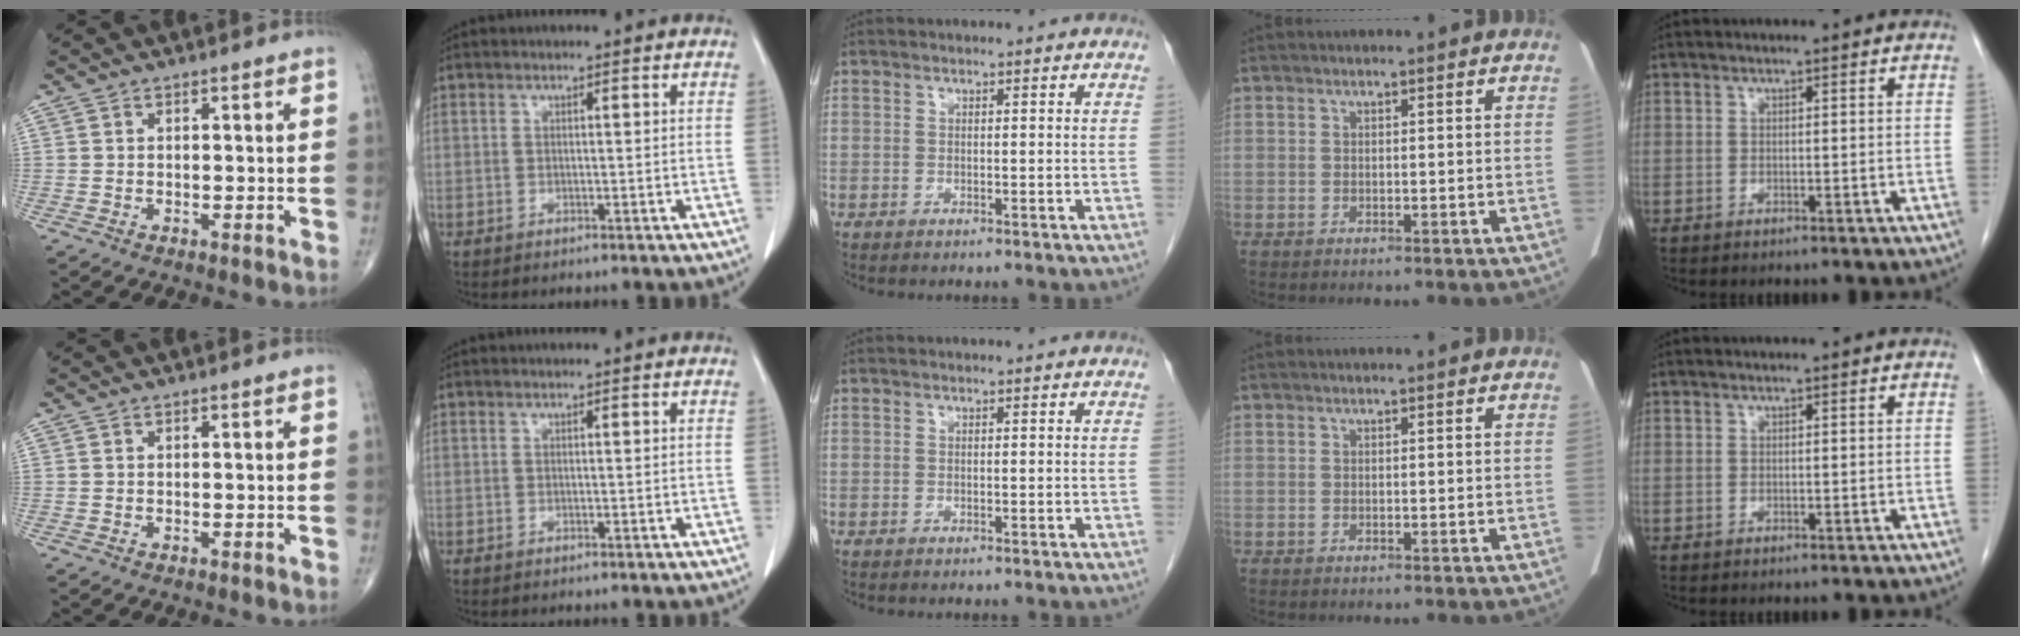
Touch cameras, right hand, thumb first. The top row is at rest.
{}